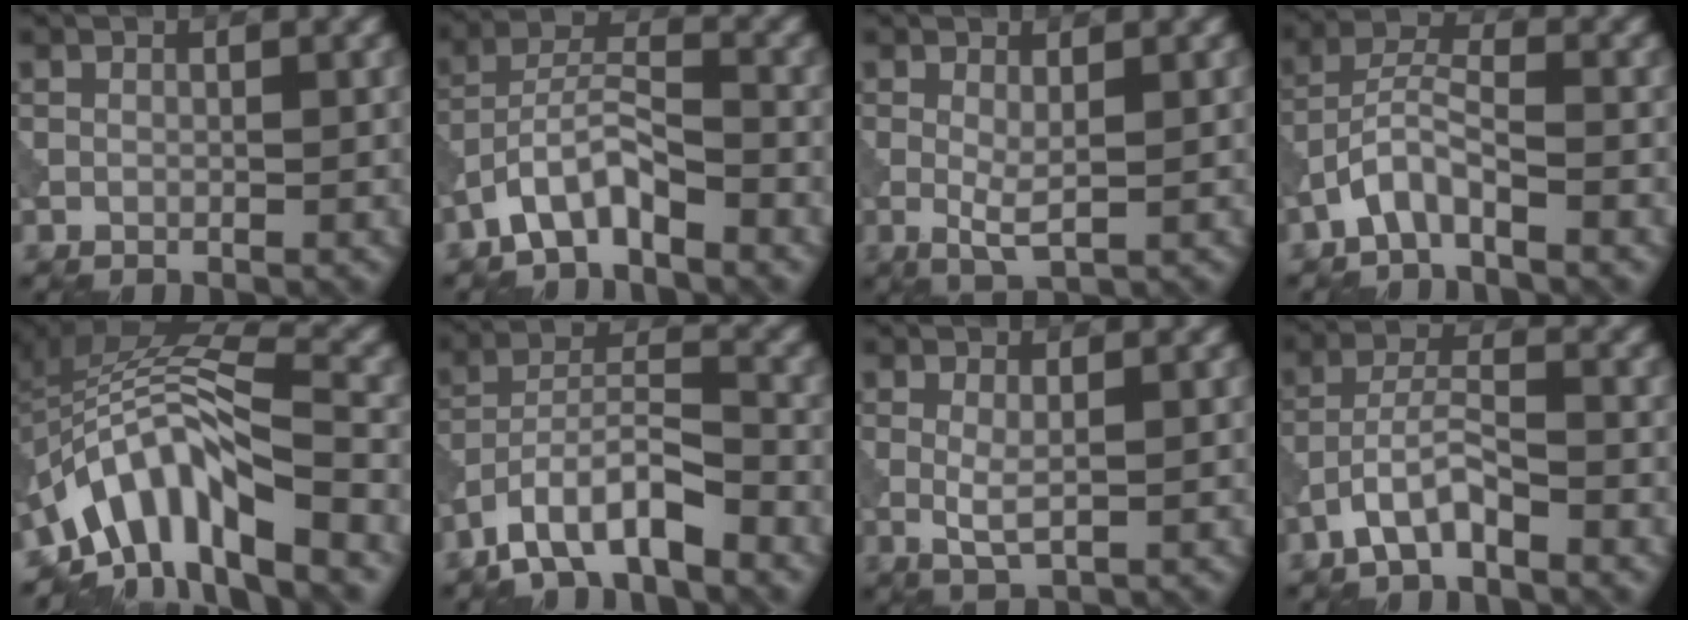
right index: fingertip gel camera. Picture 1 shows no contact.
{"total": 4.6, "force": [-3.3, 1.4, 2.8], "torque": [-0.052, 0.013, -0.072]}
{"total": 2.0, "force": [0.1, 0.3, 2.0], "torque": [-0.043, -0.006, 0.003]}
{"total": 3.5, "force": [-2.6, 0.8, 2.2], "torque": [-0.049, 0.013, -0.060]}
{"total": 9.6, "force": [-5.4, 3.6, 7.1], "torque": [-0.111, 0.012, -0.109]}
{"total": 6.9, "force": [-5.1, 1.9, 4.2], "torque": [-0.076, 0.007, -0.097]}
{"total": 1.9, "force": [0.1, 0.4, 1.9], "torque": [-0.044, -0.003, 0.002]}
{"total": 3.8, "force": [-2.5, 1.0, 2.6], "torque": [-0.053, 0.015, -0.056]}